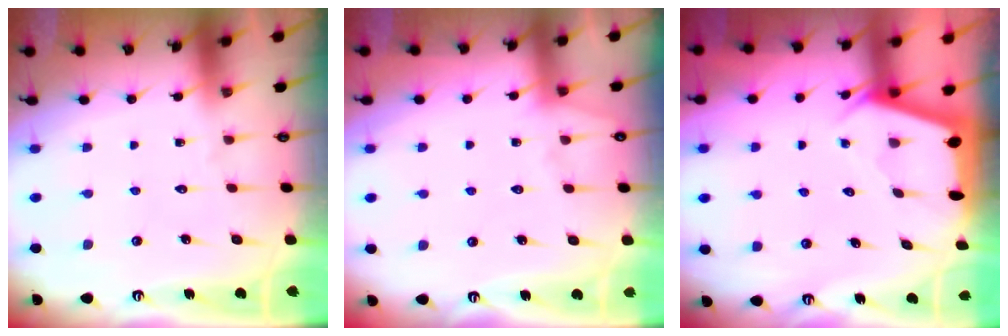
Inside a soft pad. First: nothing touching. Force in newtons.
{"total": 4.4, "press": 4.3, "slide": 0.5}
{"total": 2.4, "press": 2.4, "slide": 0.3}